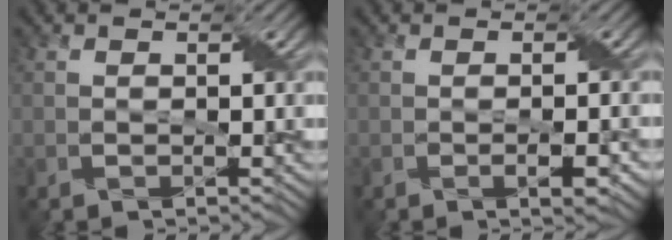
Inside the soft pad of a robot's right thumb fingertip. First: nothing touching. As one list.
[{"total": 2.1, "force": [-0.9, 0.5, 1.8], "torque": [-0.032, -0.001, -0.010]}]